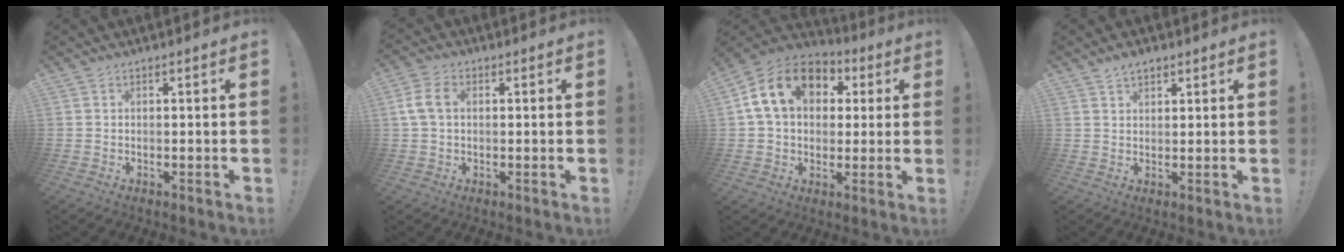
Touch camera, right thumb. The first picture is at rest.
{"total": 7.1, "force": [1.1, 4.8, 5.1], "torque": [-0.101, 0.011, 0.023]}
{"total": 17.0, "force": [5.3, 12.3, 10.5], "torque": [-0.169, 0.002, 0.098]}
{"total": 3.2, "force": [2.4, 1.8, 1.3], "torque": [-0.020, -0.010, 0.043]}